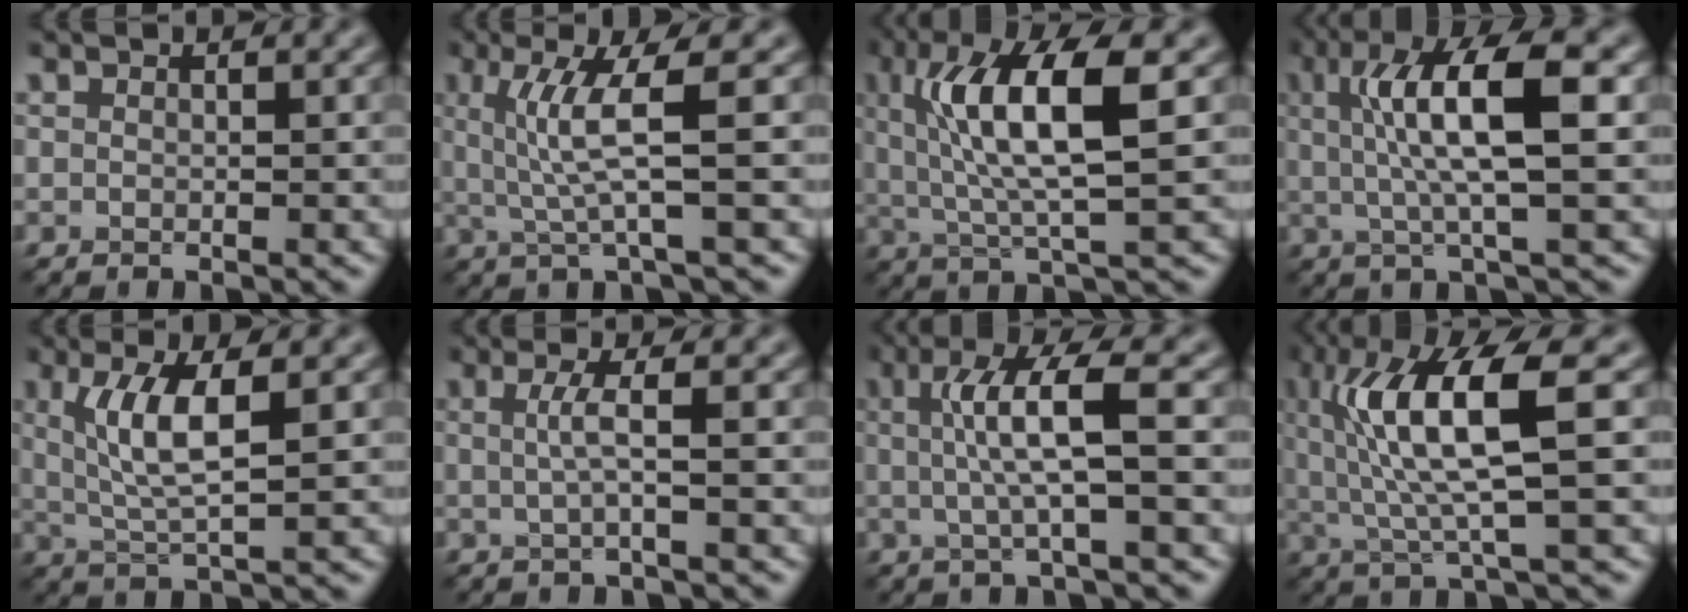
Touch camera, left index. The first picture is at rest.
{"total": 4.9, "force": [0.7, 0.6, 4.8], "torque": [-0.097, -0.001, 0.019]}
{"total": 8.7, "force": [2.2, 2.2, 8.1], "torque": [-0.144, 0.001, 0.040]}
{"total": 7.9, "force": [1.5, 1.7, 7.6], "torque": [-0.134, 0.006, 0.027]}
{"total": 5.2, "force": [1.3, 1.3, 4.9], "torque": [-0.098, 0.001, 0.028]}
{"total": 2.3, "force": [0.1, 0.4, 2.3], "torque": [-0.048, 0.002, 0.000]}
{"total": 5.5, "force": [0.8, 0.9, 5.3], "torque": [-0.104, 0.007, 0.015]}
{"total": 8.8, "force": [1.7, 1.9, 8.4], "torque": [-0.163, -0.003, 0.038]}